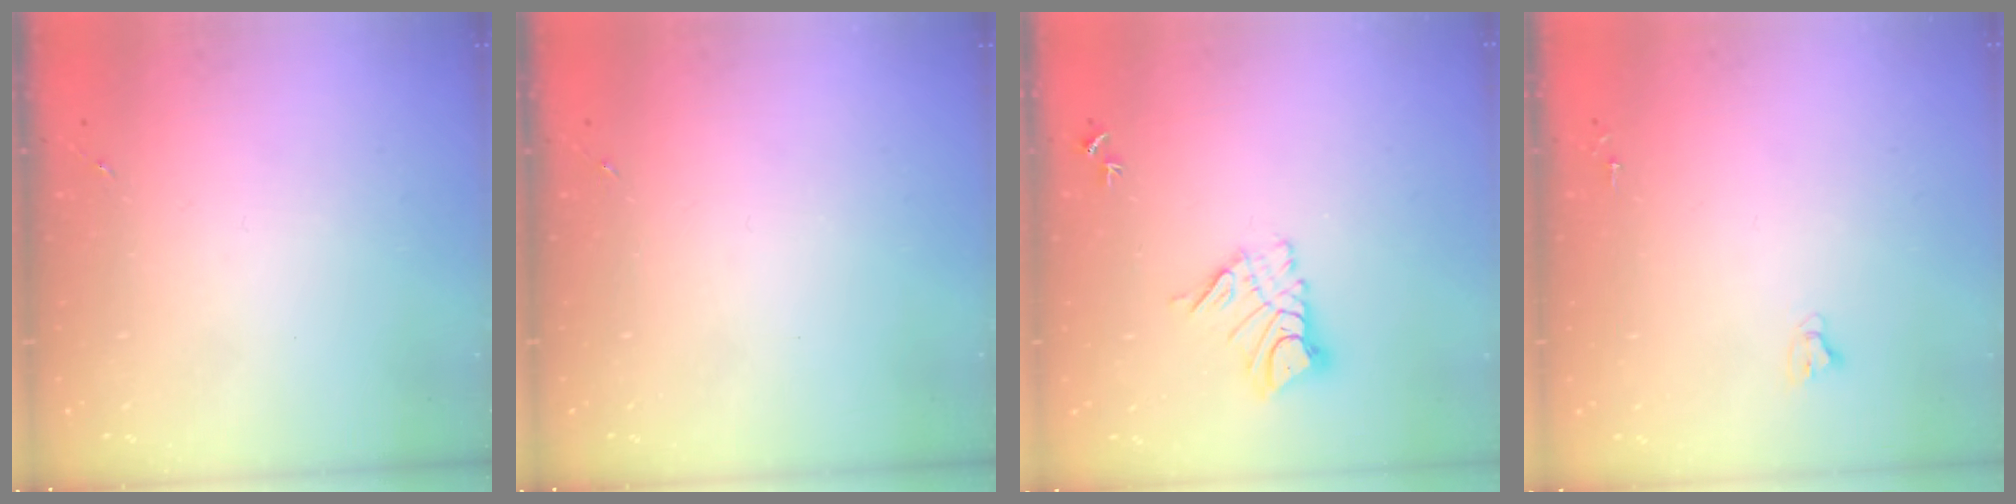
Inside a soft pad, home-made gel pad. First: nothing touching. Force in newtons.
{"total": 0.0}
{"total": 9.8, "press": 9.8, "slide": 0.9}
{"total": 2.7, "press": 2.7, "slide": 0.2}